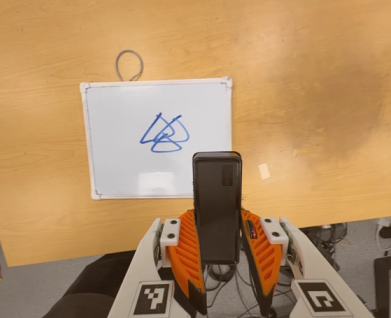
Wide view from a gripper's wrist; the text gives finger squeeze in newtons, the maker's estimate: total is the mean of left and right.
{"total": 6.0, "left": 4.4, "right": 7.6}